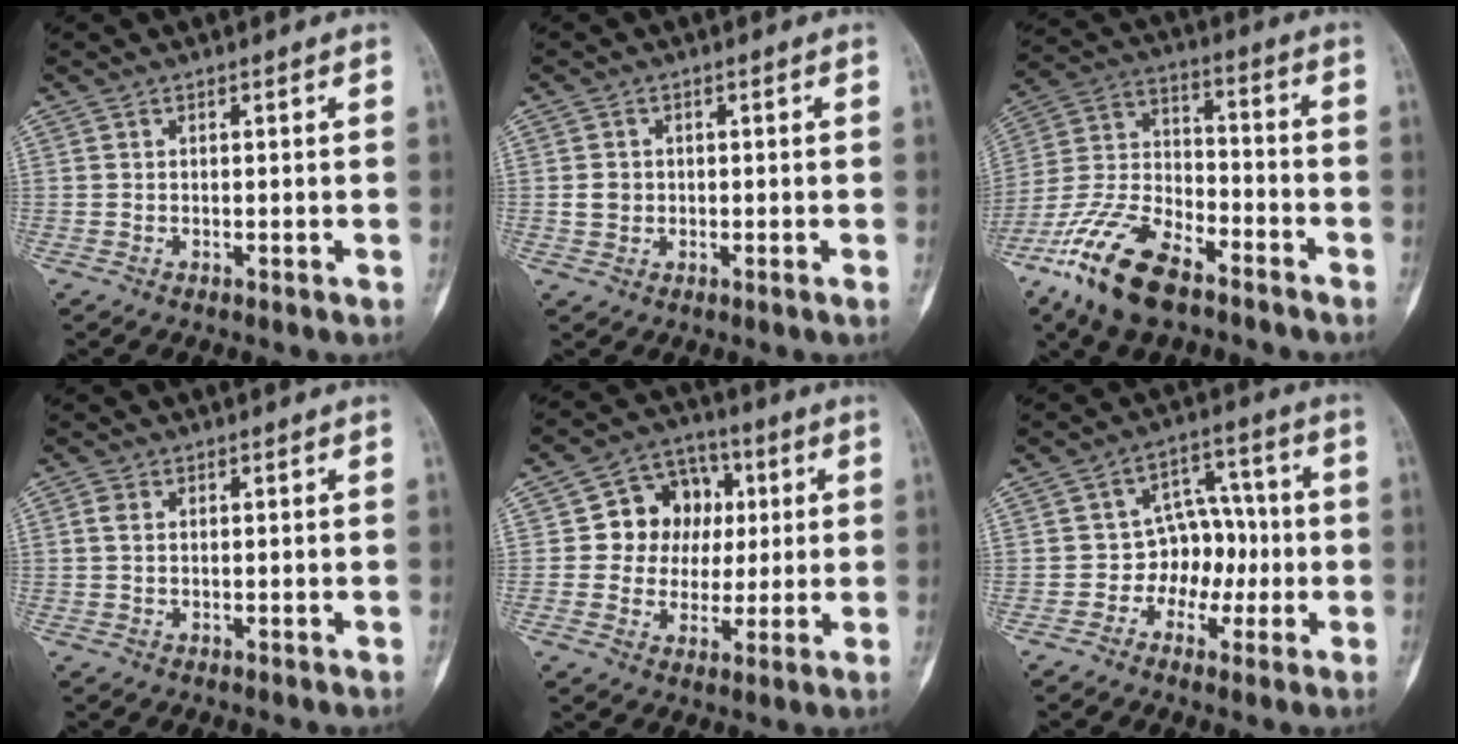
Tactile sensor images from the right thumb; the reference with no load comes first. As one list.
[{"total": 2.2, "force": [-0.1, 1.8, 1.3], "torque": [-0.017, 0.003, -0.001]}, {"total": 17.9, "force": [-11.6, 7.6, 11.3], "torque": [-0.227, 0.057, -0.219]}, {"total": 1.5, "force": [0.4, 1.1, 1.0], "torque": [-0.018, 0.003, 0.007]}, {"total": 11.6, "force": [1.8, 10.1, 5.3], "torque": [-0.024, 0.011, 0.026]}, {"total": 8.3, "force": [-1.6, 6.8, 4.5], "torque": [-0.014, 0.040, -0.036]}]